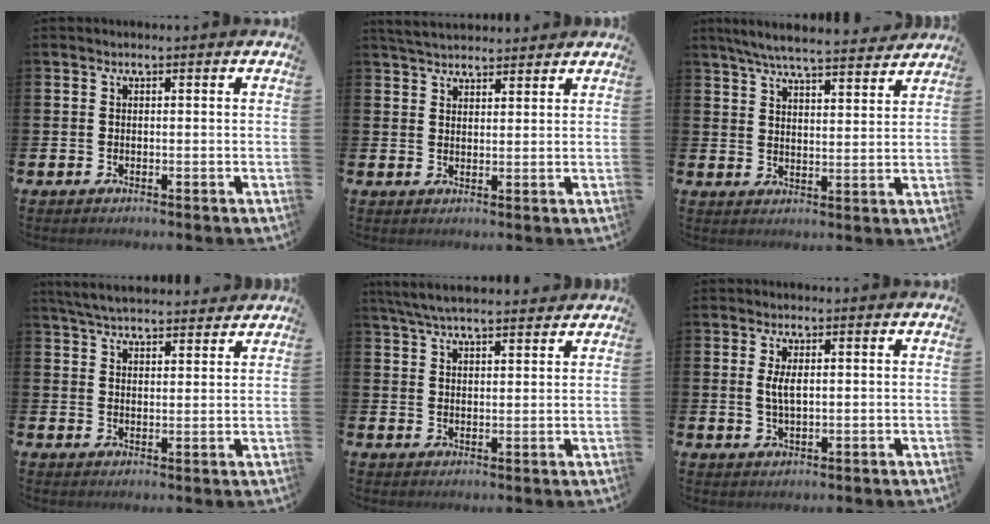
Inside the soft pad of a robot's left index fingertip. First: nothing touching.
{"total": 4.1, "force": [4.0, 0.9, 0.6], "torque": [-0.016, -0.015, 0.073]}
{"total": 6.7, "force": [6.4, 0.6, 2.1], "torque": [-0.056, -0.036, 0.113]}
{"total": 5.5, "force": [5.3, 0.9, 1.2], "torque": [-0.036, -0.022, 0.095]}
{"total": 5.7, "force": [5.4, 0.8, 1.7], "torque": [-0.053, -0.014, 0.101]}
{"total": 2.8, "force": [0.8, 1.0, 2.5], "torque": [-0.046, 0.004, 0.011]}